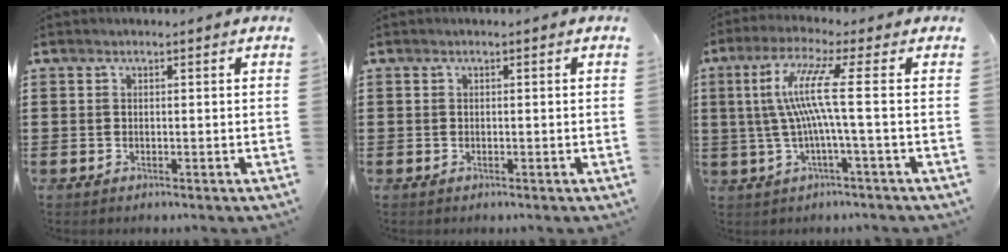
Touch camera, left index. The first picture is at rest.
{"total": 0.0}
{"total": 9.0, "force": [0.2, -0.6, 9.0], "torque": [-0.199, -0.009, -0.015]}